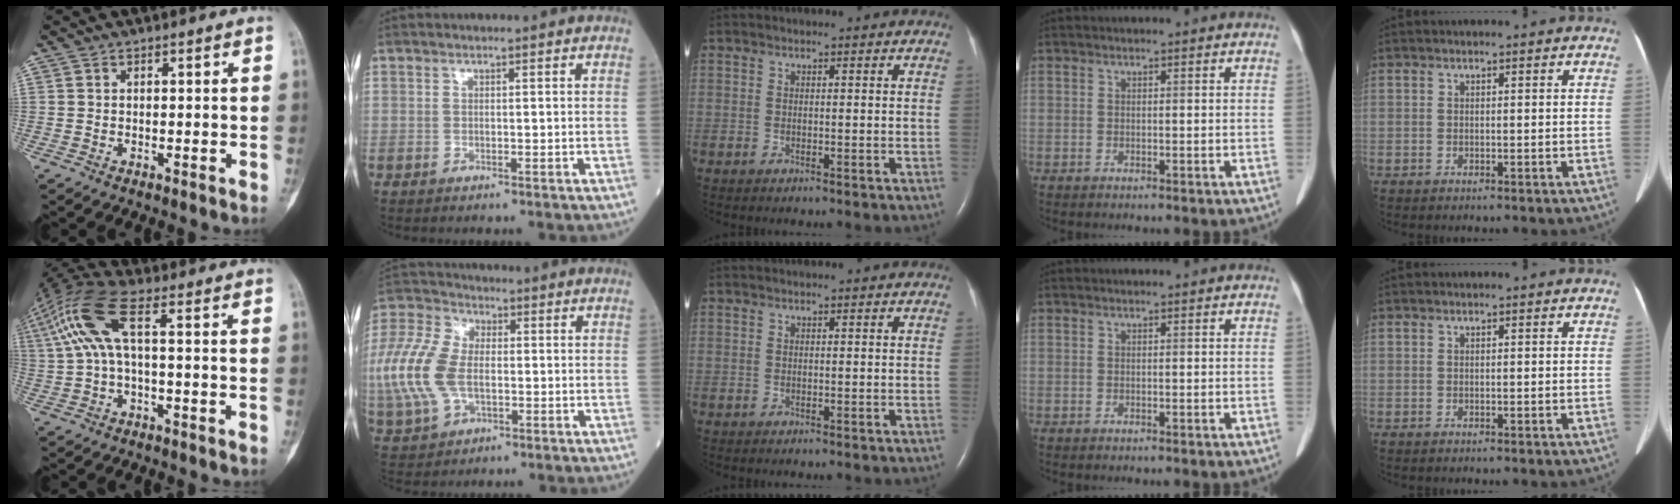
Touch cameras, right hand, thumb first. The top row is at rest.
{"thumb": {"total": 10.7, "force": [1.6, 3.2, 10.1], "torque": [-0.254, 0.044, 0.030]}, "index": {"total": 17.3, "force": [-1.5, 10.6, 13.6], "torque": [-0.355, 0.004, -0.022]}}